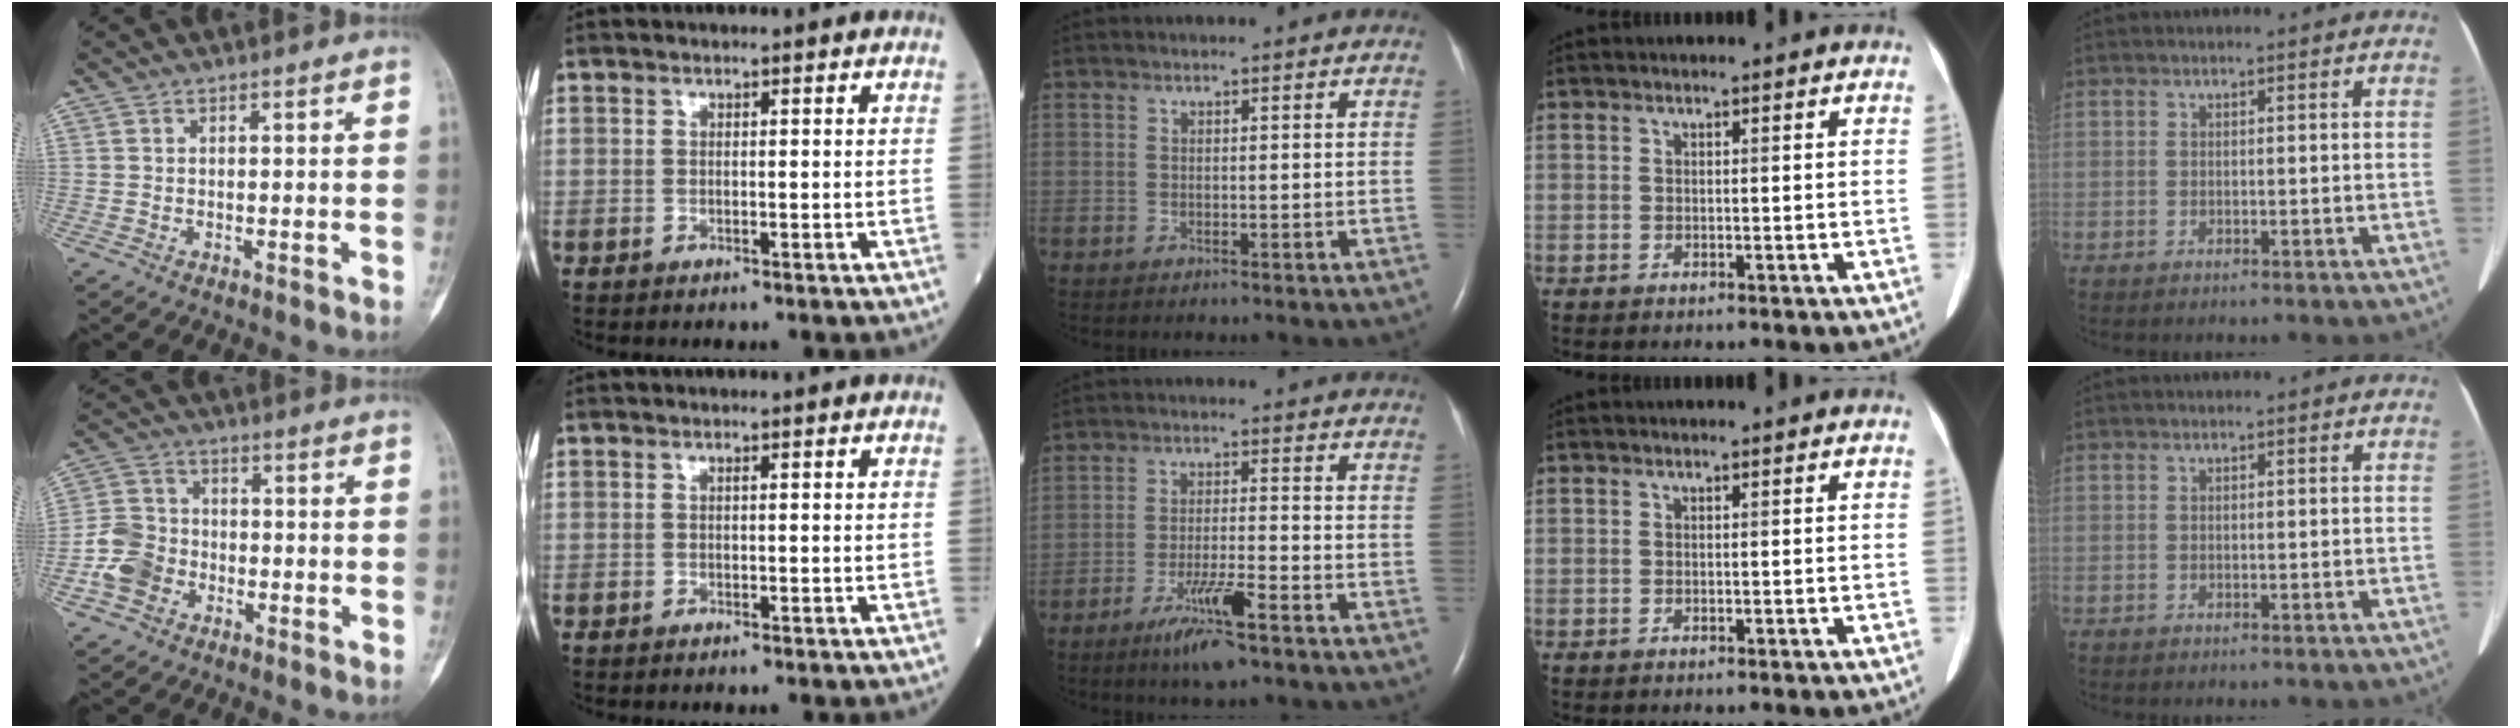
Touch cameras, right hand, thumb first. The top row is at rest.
{"thumb": {"total": 7.9, "force": [-2.9, 6.4, 3.5], "torque": [-0.055, 0.026, -0.059]}, "middle": {"total": 7.5, "force": [-4.9, 0.2, 5.6], "torque": [-0.111, -0.015, -0.087]}}